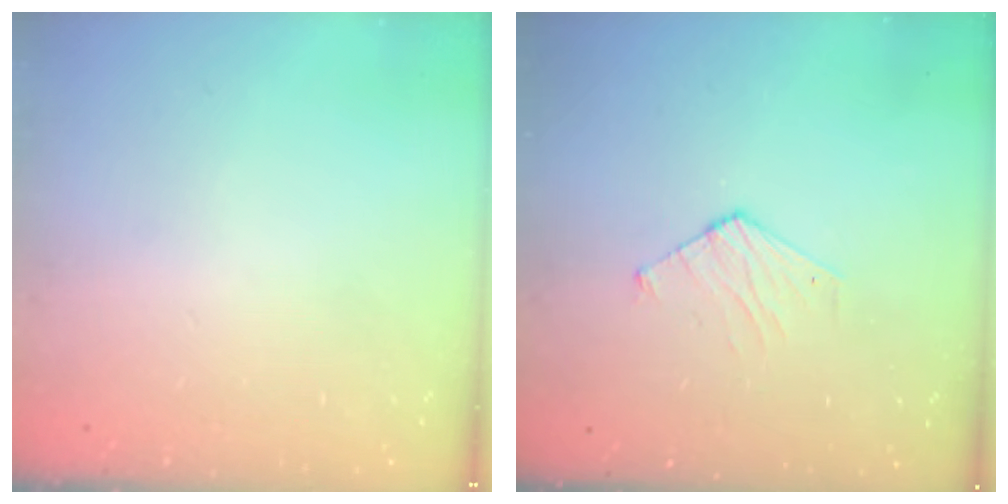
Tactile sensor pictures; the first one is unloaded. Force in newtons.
{"total": 4.2, "press": 4.2, "slide": 0.4}